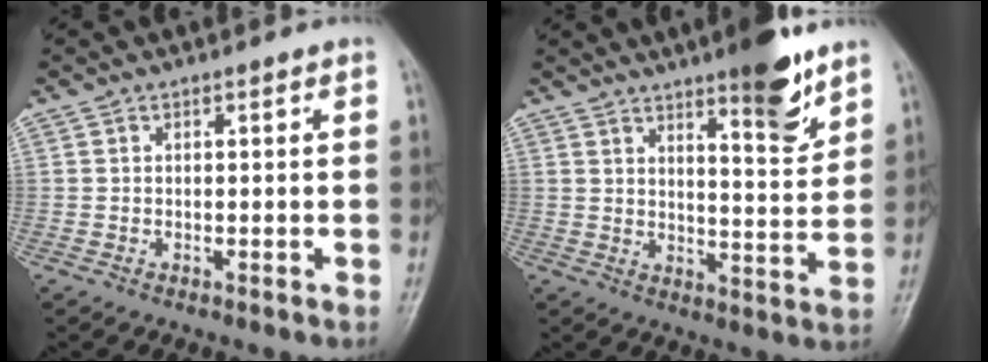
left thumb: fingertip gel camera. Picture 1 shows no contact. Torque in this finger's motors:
{"motor_torque": [1.77, 0.68, 1.08, -1.03, 0.30]}